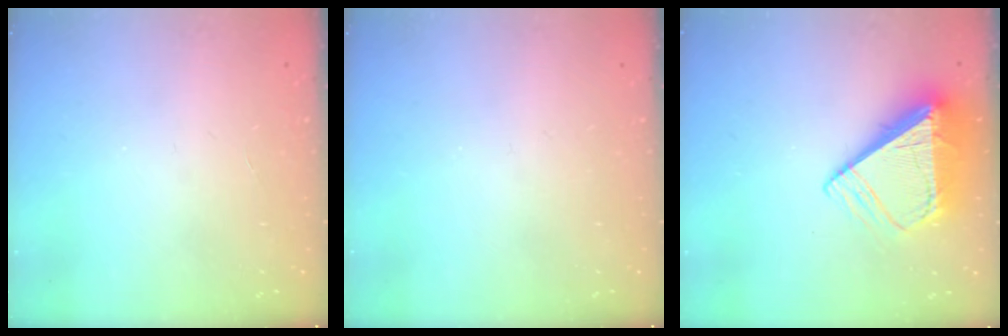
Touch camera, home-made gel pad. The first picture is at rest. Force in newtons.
{"total": 0.0}
{"total": 11.9, "press": 11.8, "slide": 1.6}